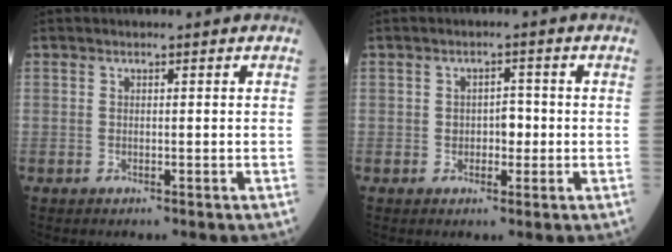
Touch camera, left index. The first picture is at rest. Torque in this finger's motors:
{"motor_torque": [-0.05, 0.09, 0.08, 0.00]}